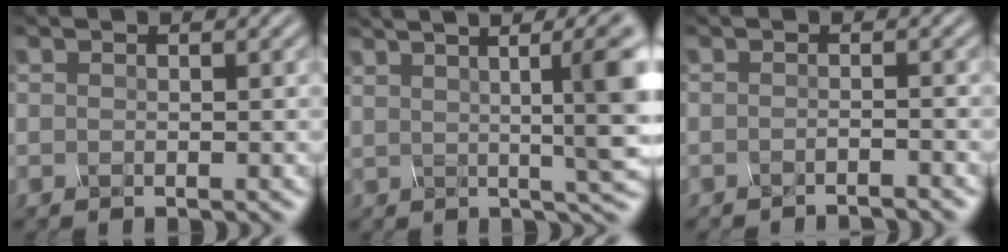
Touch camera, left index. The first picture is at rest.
{"total": 9.1, "force": [1.9, 1.3, 8.8], "torque": [-0.080, 0.022, 0.039]}
{"total": 2.4, "force": [-2.4, -0.5, 0.3], "torque": [-0.006, 0.000, -0.023]}